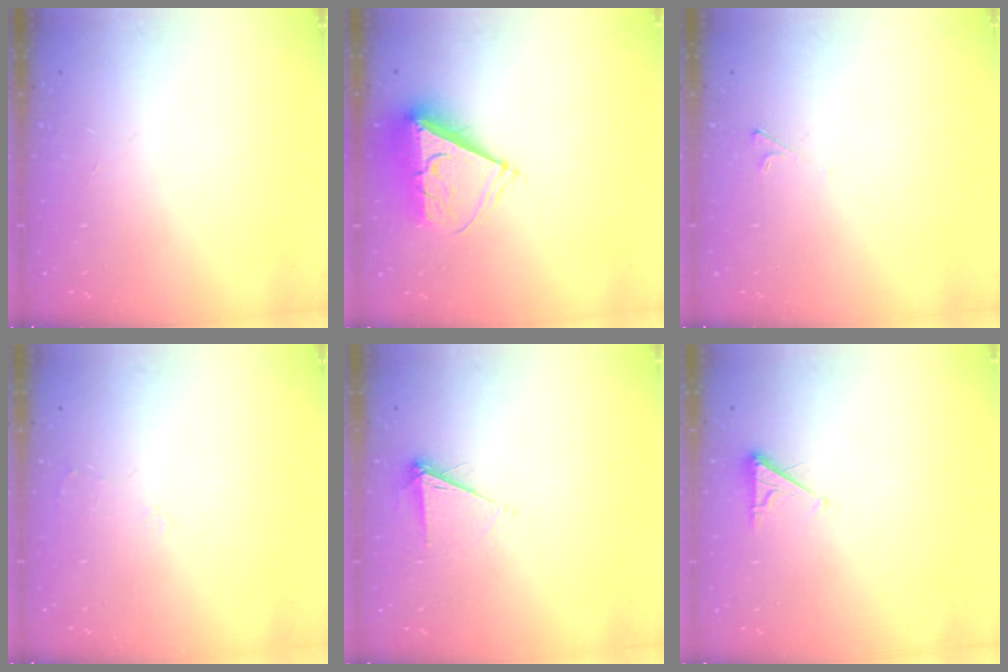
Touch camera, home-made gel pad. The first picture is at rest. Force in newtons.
{"total": 8.6, "press": 8.6, "slide": 0.6}
{"total": 1.9, "press": 1.9, "slide": 0.4}
{"total": 2.5, "press": 2.5, "slide": 0.4}
{"total": 5.1, "press": 5.0, "slide": 0.6}
{"total": 2.5, "press": 2.5, "slide": 0.4}